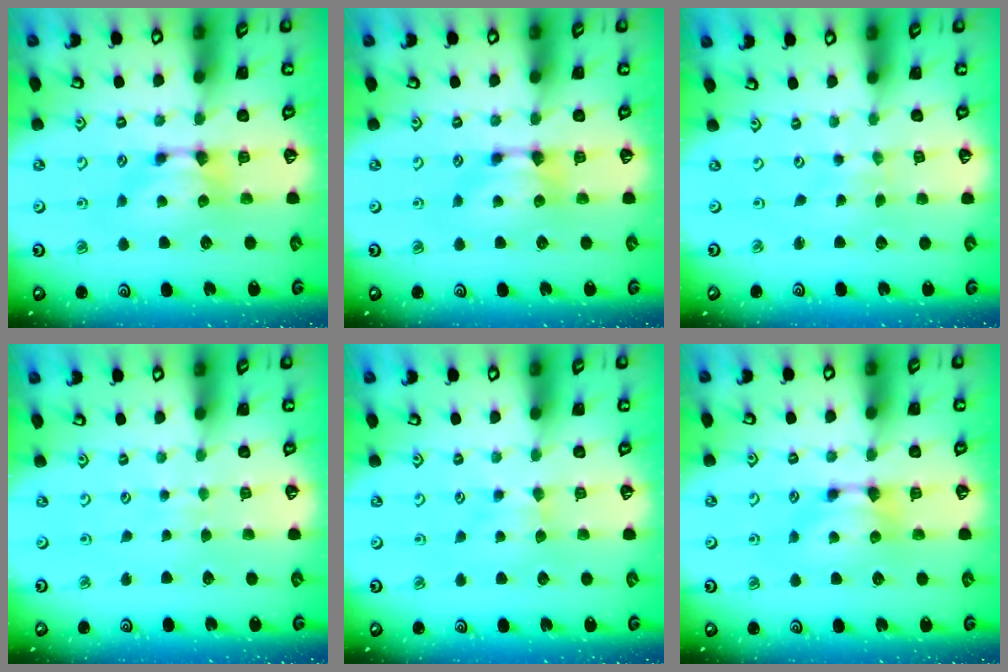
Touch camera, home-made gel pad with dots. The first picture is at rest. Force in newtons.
{"total": 0.0}
{"total": 5.4, "press": 5.4, "slide": 0.2}
{"total": 4.5, "press": 4.5, "slide": 0.3}
{"total": 1.7, "press": 1.6, "slide": 0.5}
{"total": 0.0}